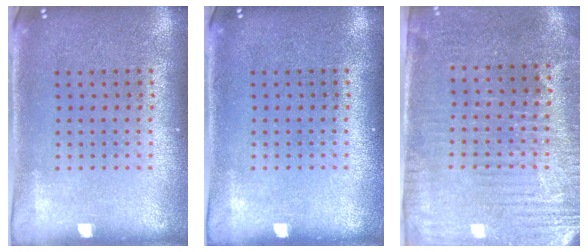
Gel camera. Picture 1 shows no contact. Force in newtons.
{"total": 0.0}
{"total": 3.1, "press": 2.7, "slide": 1.5}